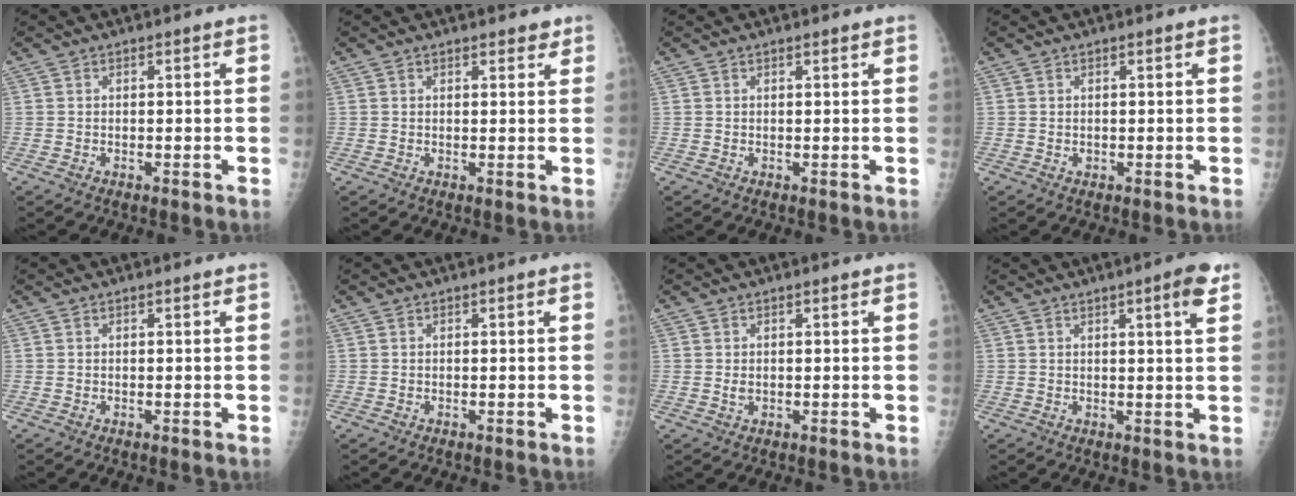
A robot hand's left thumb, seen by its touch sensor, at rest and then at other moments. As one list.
[{"total": 2.1, "force": [1.7, 0.9, 0.9], "torque": [0.004, -0.008, 0.017]}, {"total": 0.7, "force": [0.6, 0.2, 0.3], "torque": [-0.007, -0.003, 0.009]}, {"total": 0.6, "force": [0.3, 0.4, 0.4], "torque": [-0.002, -0.002, 0.005]}, {"total": 0.0}, {"total": 0.0}, {"total": 1.3, "force": [0.4, 0.8, 1.0], "torque": [-0.016, -0.004, 0.010]}, {"total": 4.9, "force": [2.7, 0.4, 4.1], "torque": [-0.052, -0.010, 0.033]}]